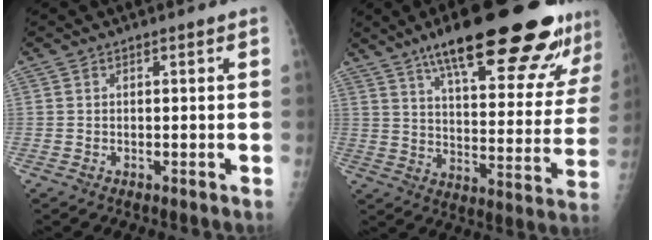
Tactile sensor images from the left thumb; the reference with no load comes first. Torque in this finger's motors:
{"motor_torque": [1.07, -0.32, 1.90, -0.87, 0.33]}